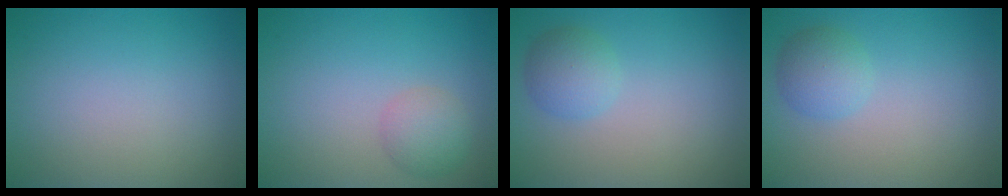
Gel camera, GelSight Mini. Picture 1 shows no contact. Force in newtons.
{"total": 2.4, "press": 2.4, "slide": 0.0}
{"total": 2.5, "press": 2.5, "slide": 0.2}
{"total": 2.5, "press": 2.5, "slide": 0.2}